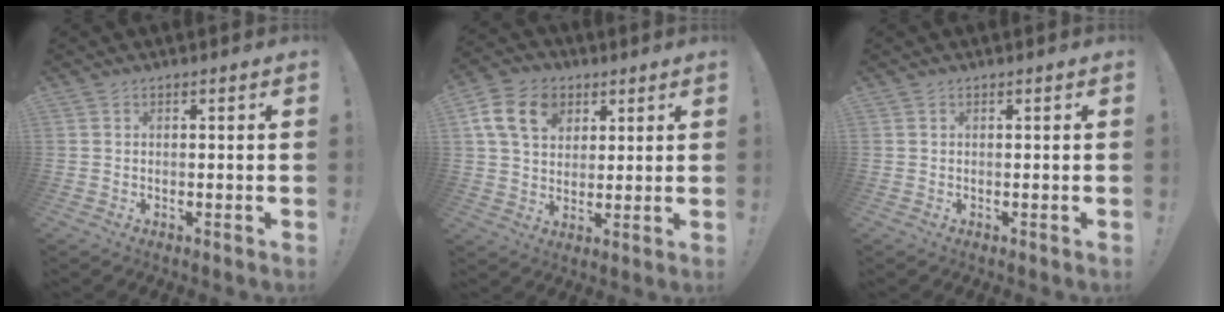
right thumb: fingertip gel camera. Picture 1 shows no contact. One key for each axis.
{"total": 14.9, "fx": 5.4, "fy": 11.2, "fz": 8.2, "tx": -0.131, "ty": -0.012, "tz": 0.105}
{"total": 0.0}